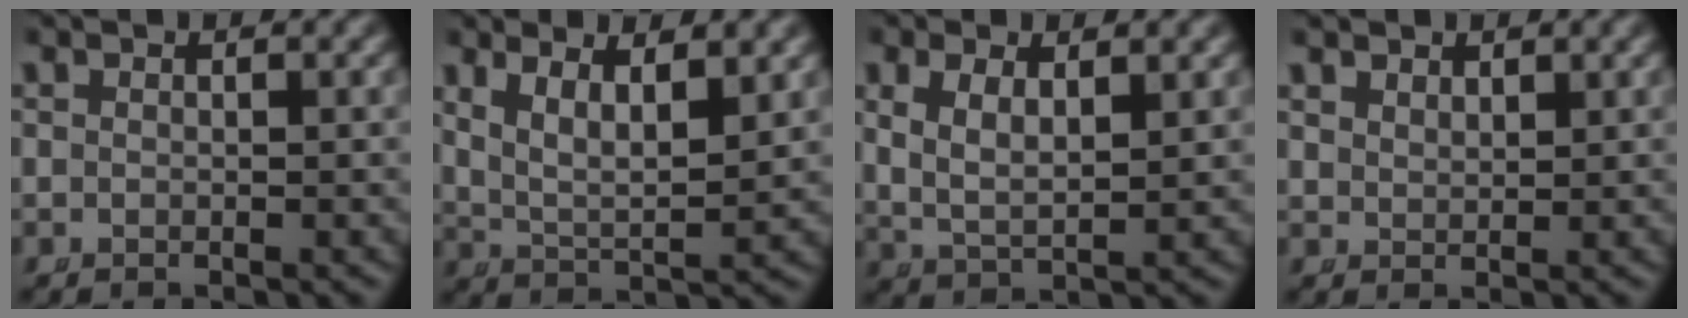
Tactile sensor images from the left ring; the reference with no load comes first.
{"total": 5.4, "force": [2.0, 3.1, 4.0], "torque": [-0.078, -0.011, 0.038]}
{"total": 4.1, "force": [1.0, 2.7, 3.0], "torque": [-0.074, -0.013, 0.026]}
{"total": 1.6, "force": [1.5, 0.5, 0.4], "torque": [-0.008, -0.008, 0.039]}